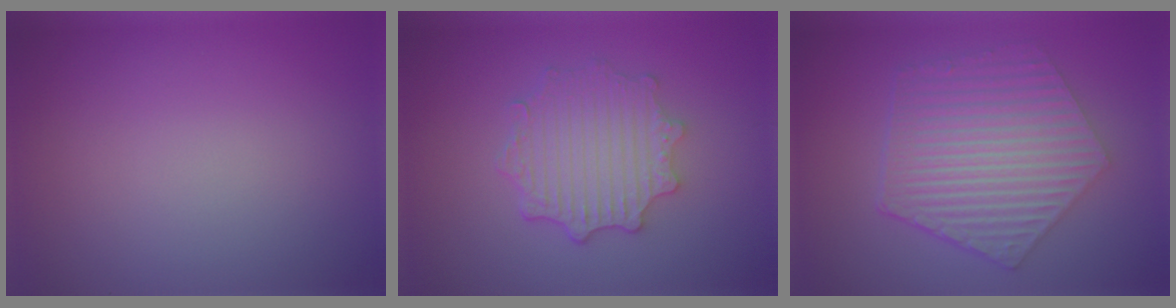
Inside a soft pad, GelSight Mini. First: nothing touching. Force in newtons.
{"total": 4.5, "press": 3.7, "slide": 2.7}
{"total": 6.9, "press": 5.0, "slide": 4.7}